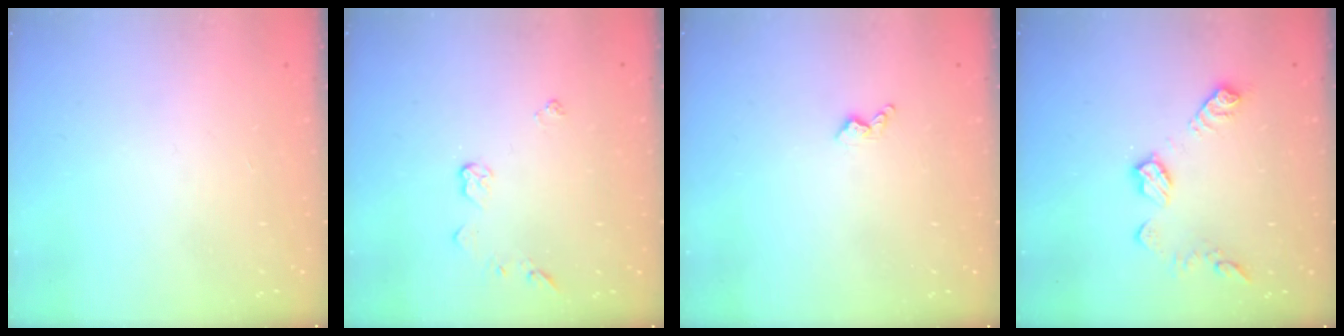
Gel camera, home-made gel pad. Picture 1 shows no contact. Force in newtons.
{"total": 4.2, "press": 4.2, "slide": 0.5}
{"total": 3.9, "press": 3.9, "slide": 0.8}
{"total": 10.9, "press": 10.9, "slide": 0.7}